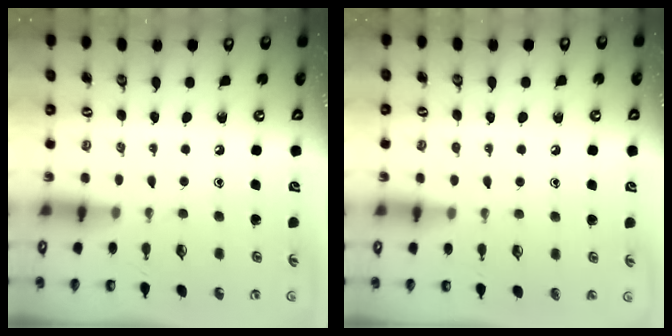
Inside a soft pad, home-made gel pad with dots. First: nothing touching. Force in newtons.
{"total": 3.8, "press": 3.8, "slide": 0.4}